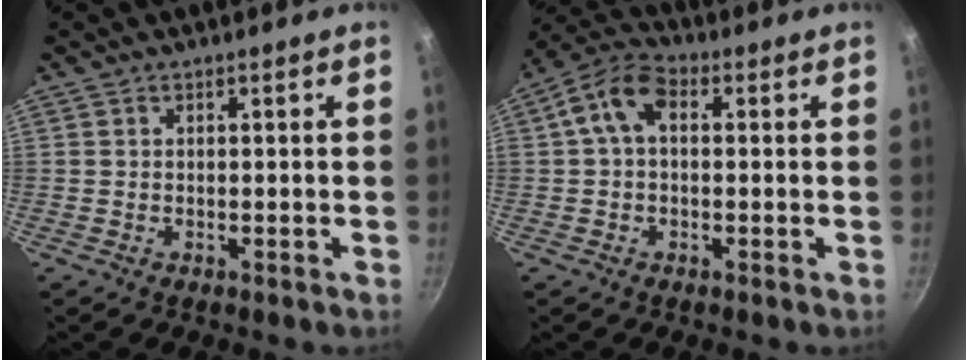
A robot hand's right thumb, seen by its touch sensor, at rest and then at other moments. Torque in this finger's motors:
{"motor_torque": [1.43, 3.58, 1.57, -0.32, 0.54]}